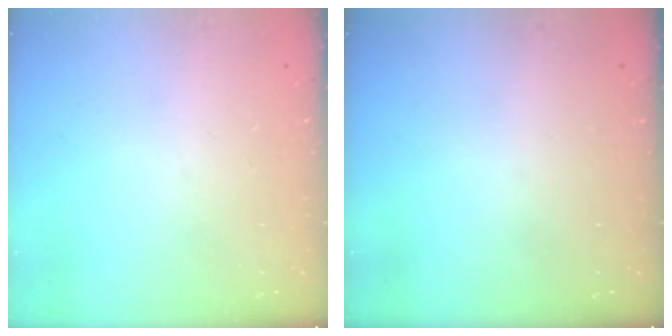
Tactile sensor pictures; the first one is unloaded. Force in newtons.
{"total": 0.0}